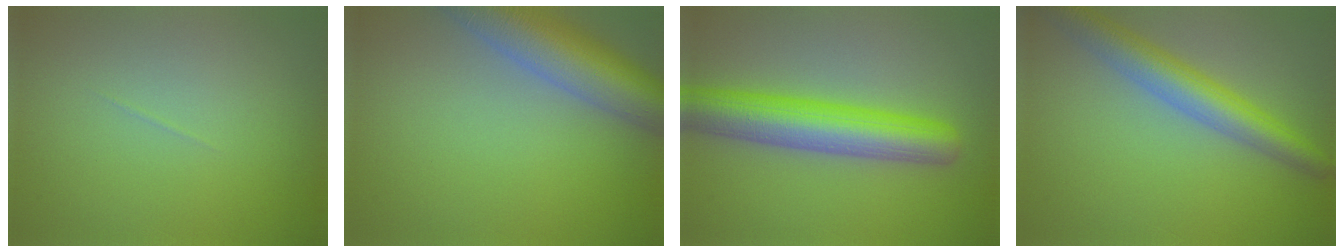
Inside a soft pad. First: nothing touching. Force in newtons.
{"total": 8.9, "press": 8.8, "slide": 0.7}
{"total": 7.0, "press": 7.0, "slide": 0.2}
{"total": 5.2, "press": 5.2, "slide": 0.1}